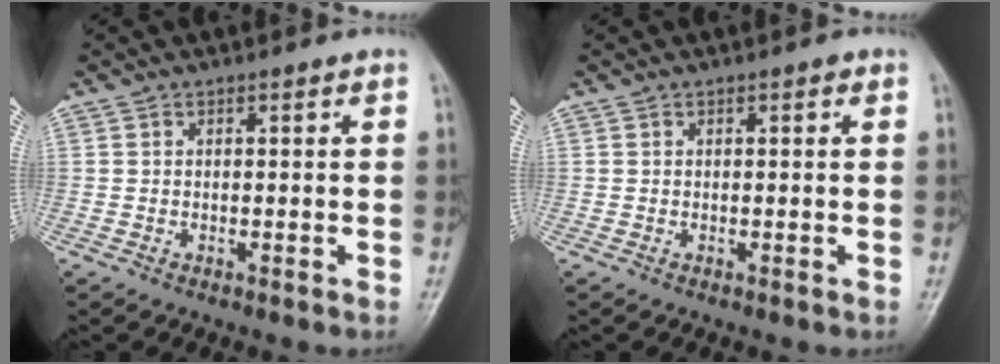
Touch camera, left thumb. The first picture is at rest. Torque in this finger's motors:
{"motor_torque": [0.17, 0.08, 0.27, -0.31, 0.00]}